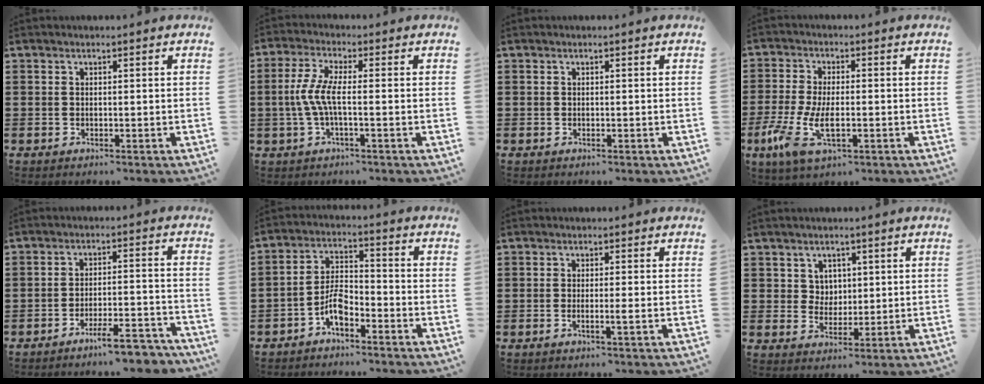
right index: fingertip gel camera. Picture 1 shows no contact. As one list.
[{"total": 5.5, "force": [-0.9, 1.1, 5.3], "torque": [-0.131, -0.012, -0.028]}, {"total": 0.0}, {"total": 8.7, "force": [-2.6, 3.6, 7.5], "torque": [-0.178, -0.019, -0.048]}, {"total": 6.5, "force": [-5.7, 0.2, 3.1], "torque": [-0.046, -0.004, -0.101]}, {"total": 5.3, "force": [-3.4, 2.0, 3.5], "torque": [-0.081, 0.005, -0.068]}, {"total": 1.7, "force": [-0.6, -0.2, 1.6], "torque": [-0.026, -0.005, -0.011]}, {"total": 3.5, "force": [1.6, 3.1, 0.7], "torque": [-0.029, 0.013, 0.029]}]